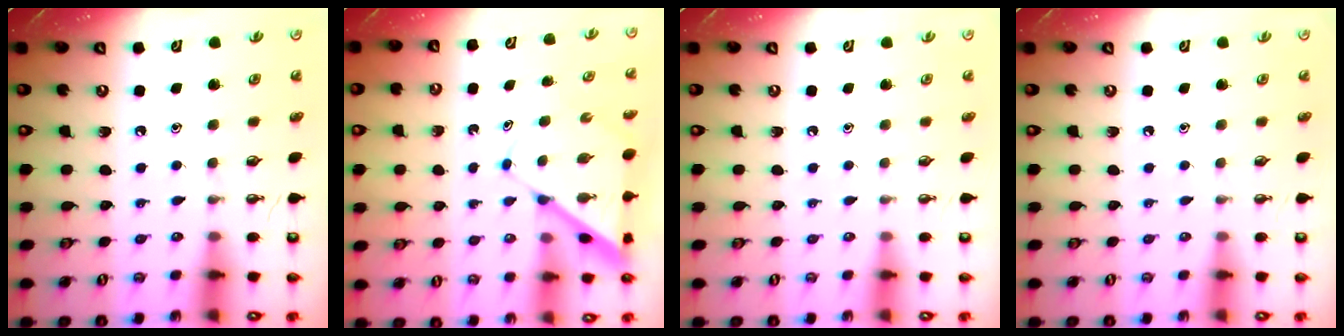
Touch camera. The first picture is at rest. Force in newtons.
{"total": 7.5, "press": 7.4, "slide": 0.5}
{"total": 0.0}
{"total": 0.0}